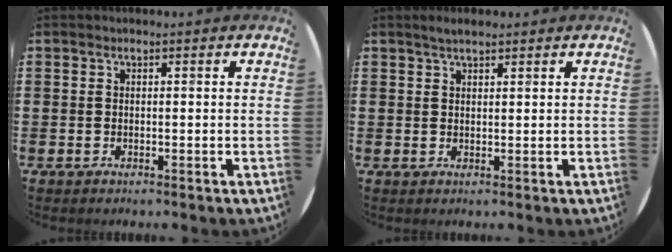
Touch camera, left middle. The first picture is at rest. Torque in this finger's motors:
{"motor_torque": [0.35, -0.17, 0.03, 0.00]}